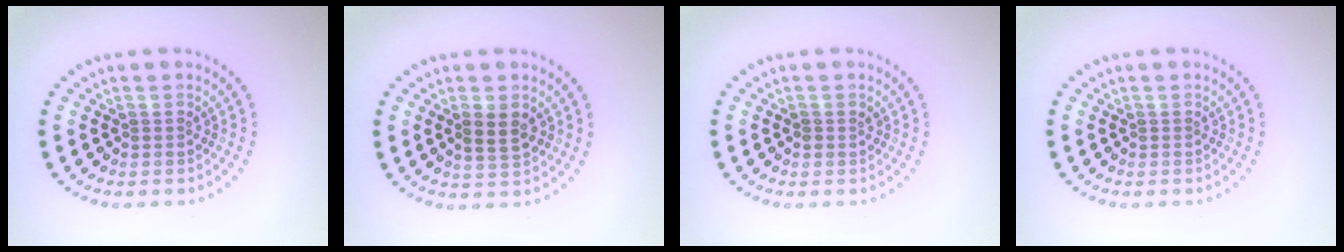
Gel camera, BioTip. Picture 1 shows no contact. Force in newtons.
{"total": 2.3, "press": 2.3, "slide": 0.4}
{"total": 0.6, "press": 0.6, "slide": 0.2}
{"total": 0.0}